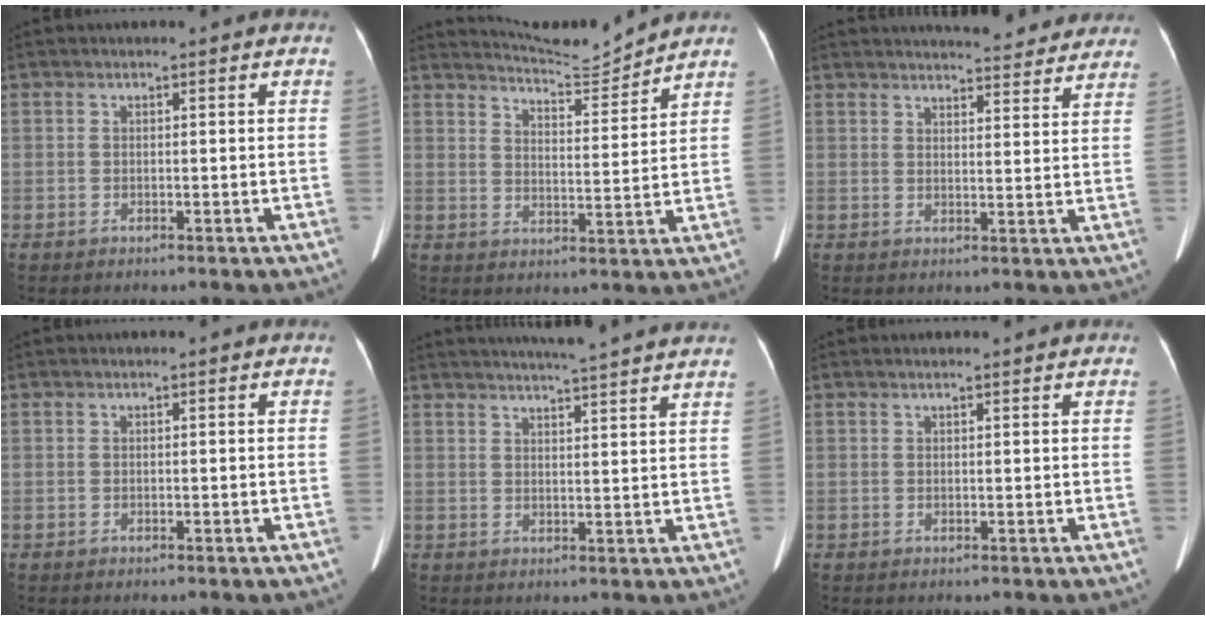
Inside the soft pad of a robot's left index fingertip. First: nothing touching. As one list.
[{"total": 7.8, "force": [7.7, -1.1, 0.0], "torque": [-0.017, -0.013, 0.126]}, {"total": 14.7, "force": [13.8, 2.8, 4.2], "torque": [-0.036, 0.000, 0.156]}, {"total": 0.0}, {"total": 13.2, "force": [12.0, -0.8, 5.4], "torque": [-0.088, -0.005, 0.145]}, {"total": 2.4, "force": [2.2, 0.3, 0.9], "torque": [-0.014, 0.018, 0.029]}]